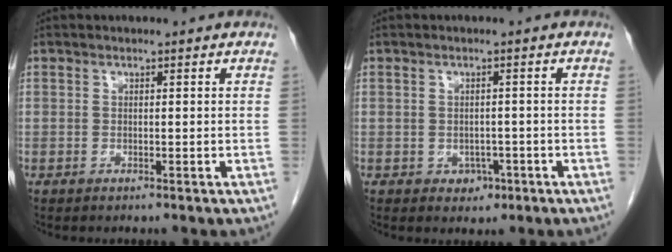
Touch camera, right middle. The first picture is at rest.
{"total": 2.3, "force": [-1.0, 1.8, 1.0], "torque": [-0.009, 0.005, -0.006]}